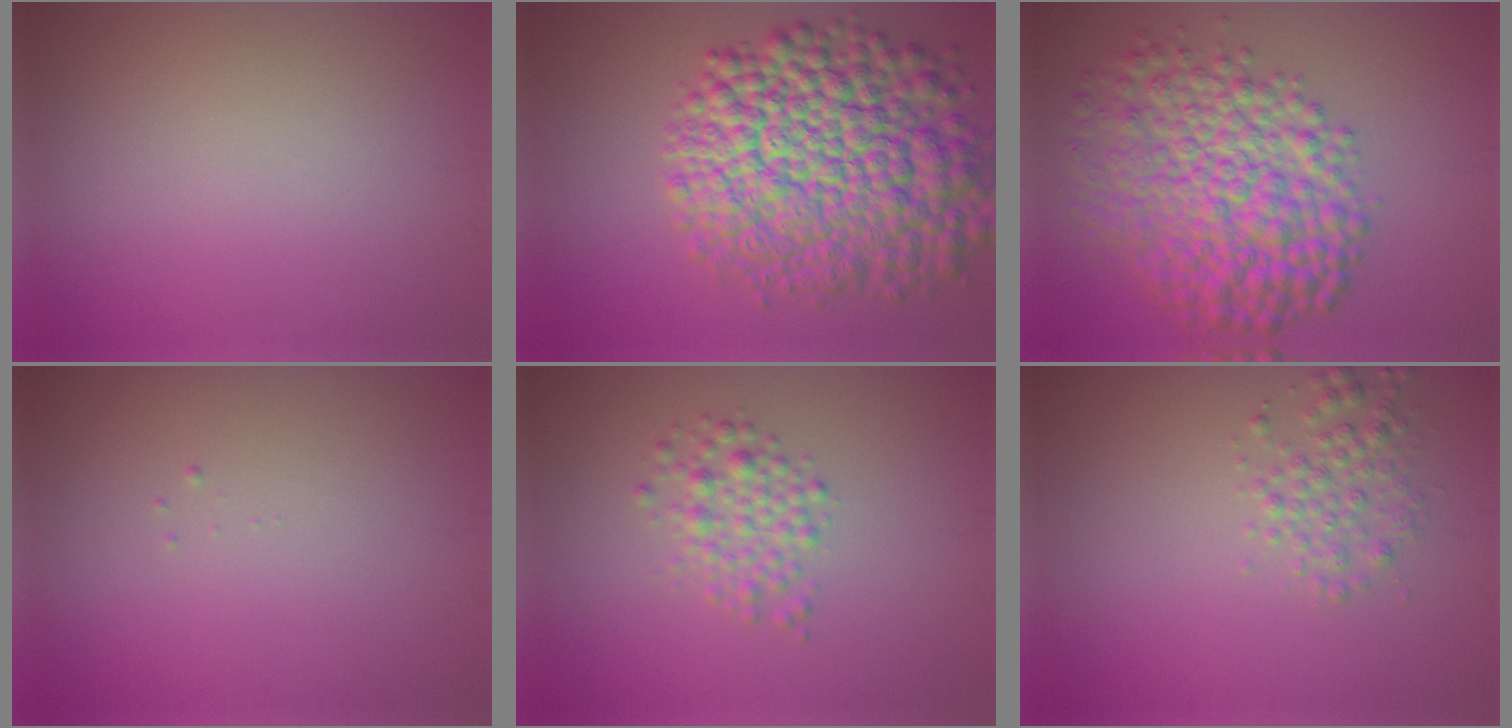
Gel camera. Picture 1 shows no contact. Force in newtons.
{"total": 13.4, "press": 13.4, "slide": 0.4}
{"total": 9.7, "press": 9.7, "slide": 0.2}
{"total": 0.0}
{"total": 2.6, "press": 2.5, "slide": 0.0}
{"total": 2.2, "press": 2.2, "slide": 0.0}